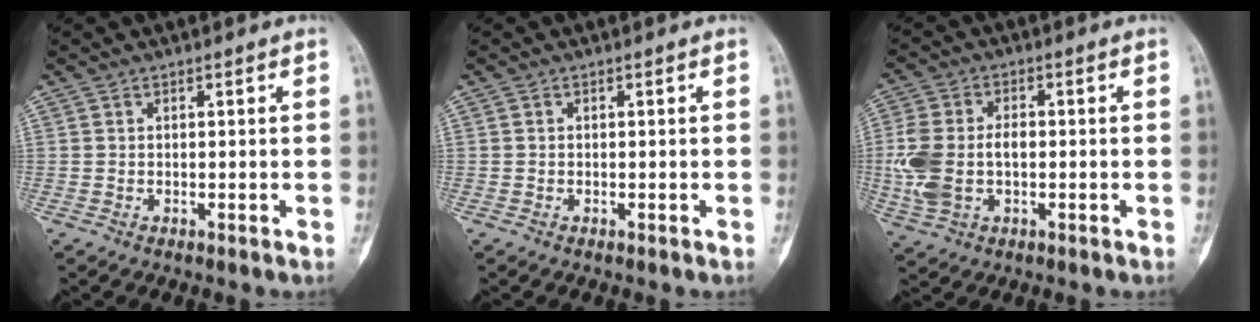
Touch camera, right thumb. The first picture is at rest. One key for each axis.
{"total": 0.0}
{"total": 10.8, "fx": -0.9, "fy": 7.0, "fz": 8.2, "tx": -0.185, "ty": 0.016, "tz": -0.013}